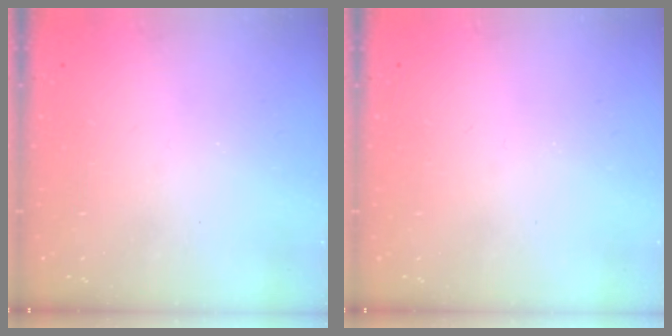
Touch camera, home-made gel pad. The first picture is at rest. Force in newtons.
{"total": 0.0}